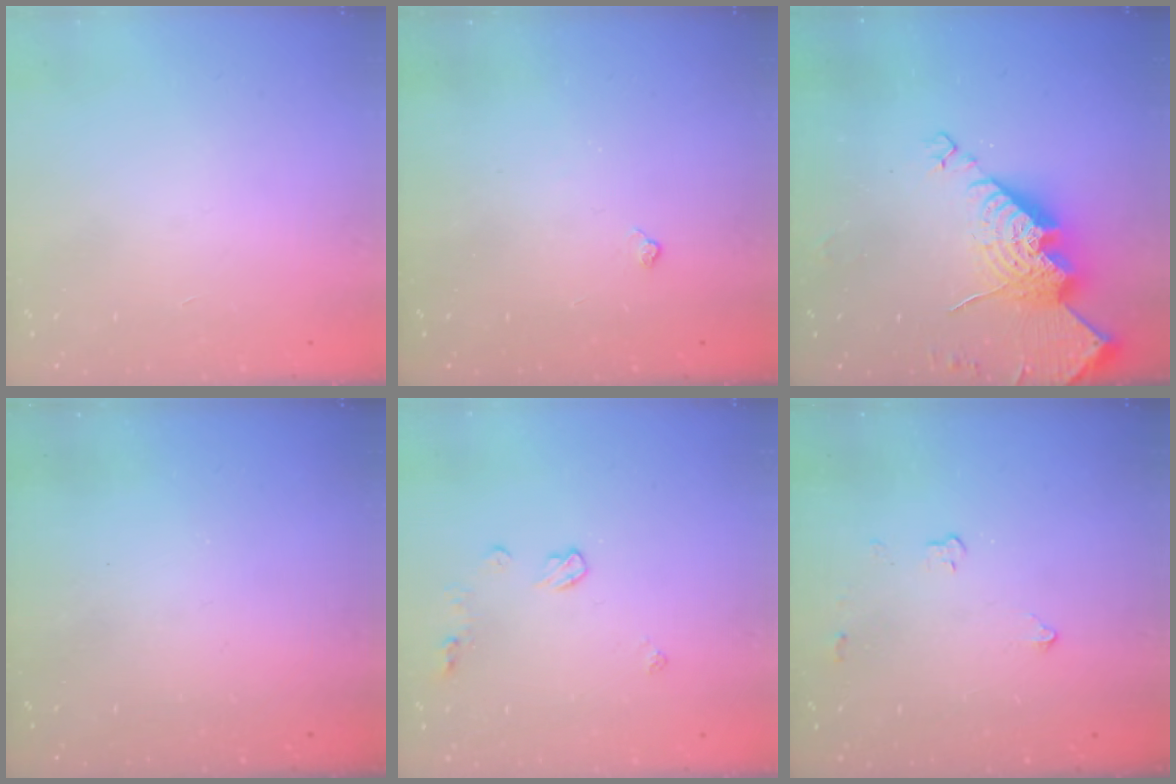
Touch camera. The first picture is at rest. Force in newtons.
{"total": 2.7, "press": 2.7, "slide": 0.6}
{"total": 16.3, "press": 16.3, "slide": 1.2}
{"total": 0.0}
{"total": 6.5, "press": 6.5, "slide": 0.2}
{"total": 2.8, "press": 2.8, "slide": 0.5}